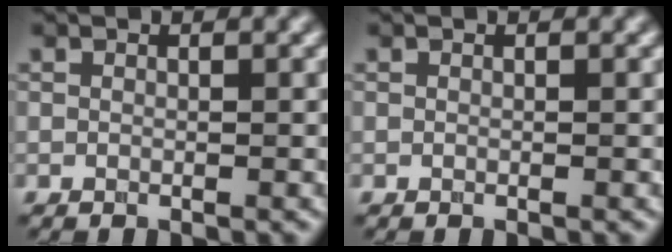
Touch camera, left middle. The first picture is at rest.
{"total": 0.0}